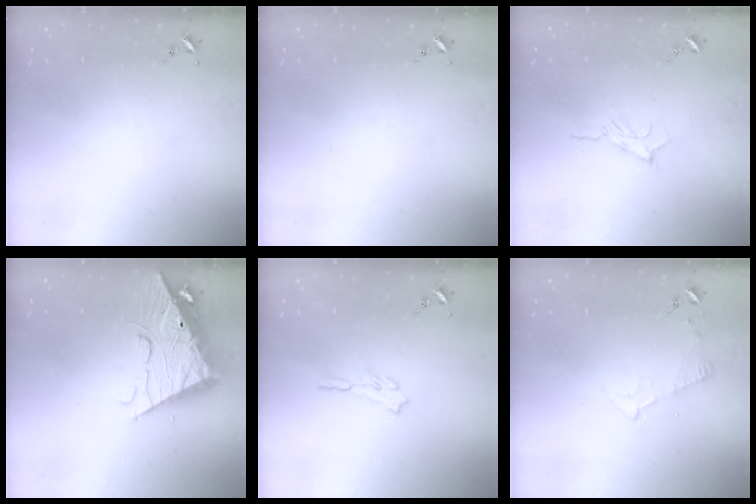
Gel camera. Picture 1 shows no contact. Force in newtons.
{"total": 0.0}
{"total": 4.8, "press": 4.8, "slide": 0.5}
{"total": 15.0, "press": 14.9, "slide": 1.8}
{"total": 3.9, "press": 3.9, "slide": 0.4}
{"total": 5.2, "press": 5.1, "slide": 0.6}